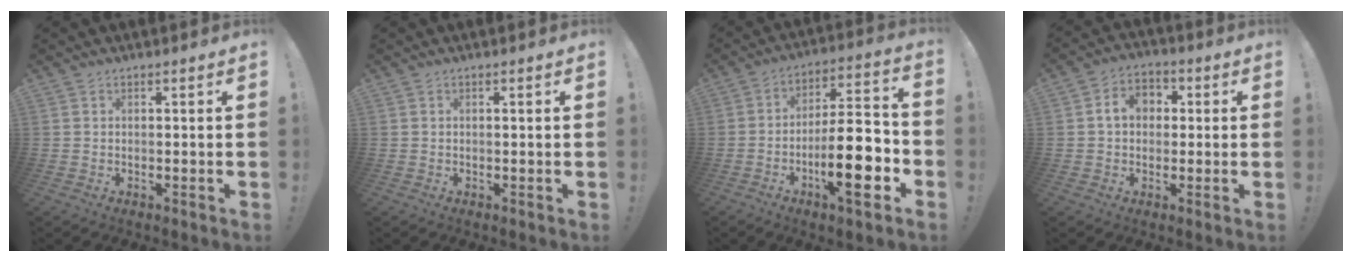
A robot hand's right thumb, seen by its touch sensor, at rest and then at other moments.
{"total": 0.6, "force": [0.2, -0.2, 0.5], "torque": [-0.003, -0.002, 0.001]}
{"total": 18.8, "force": [-6.7, 5.4, 16.8], "torque": [-0.262, 0.031, -0.105]}
{"total": 7.8, "force": [1.2, 6.1, 4.7], "torque": [-0.072, 0.015, 0.022]}